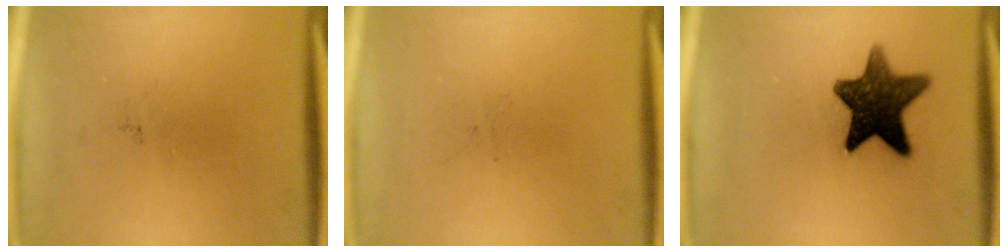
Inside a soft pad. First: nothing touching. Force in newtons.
{"total": 0.0}
{"total": 12.5}